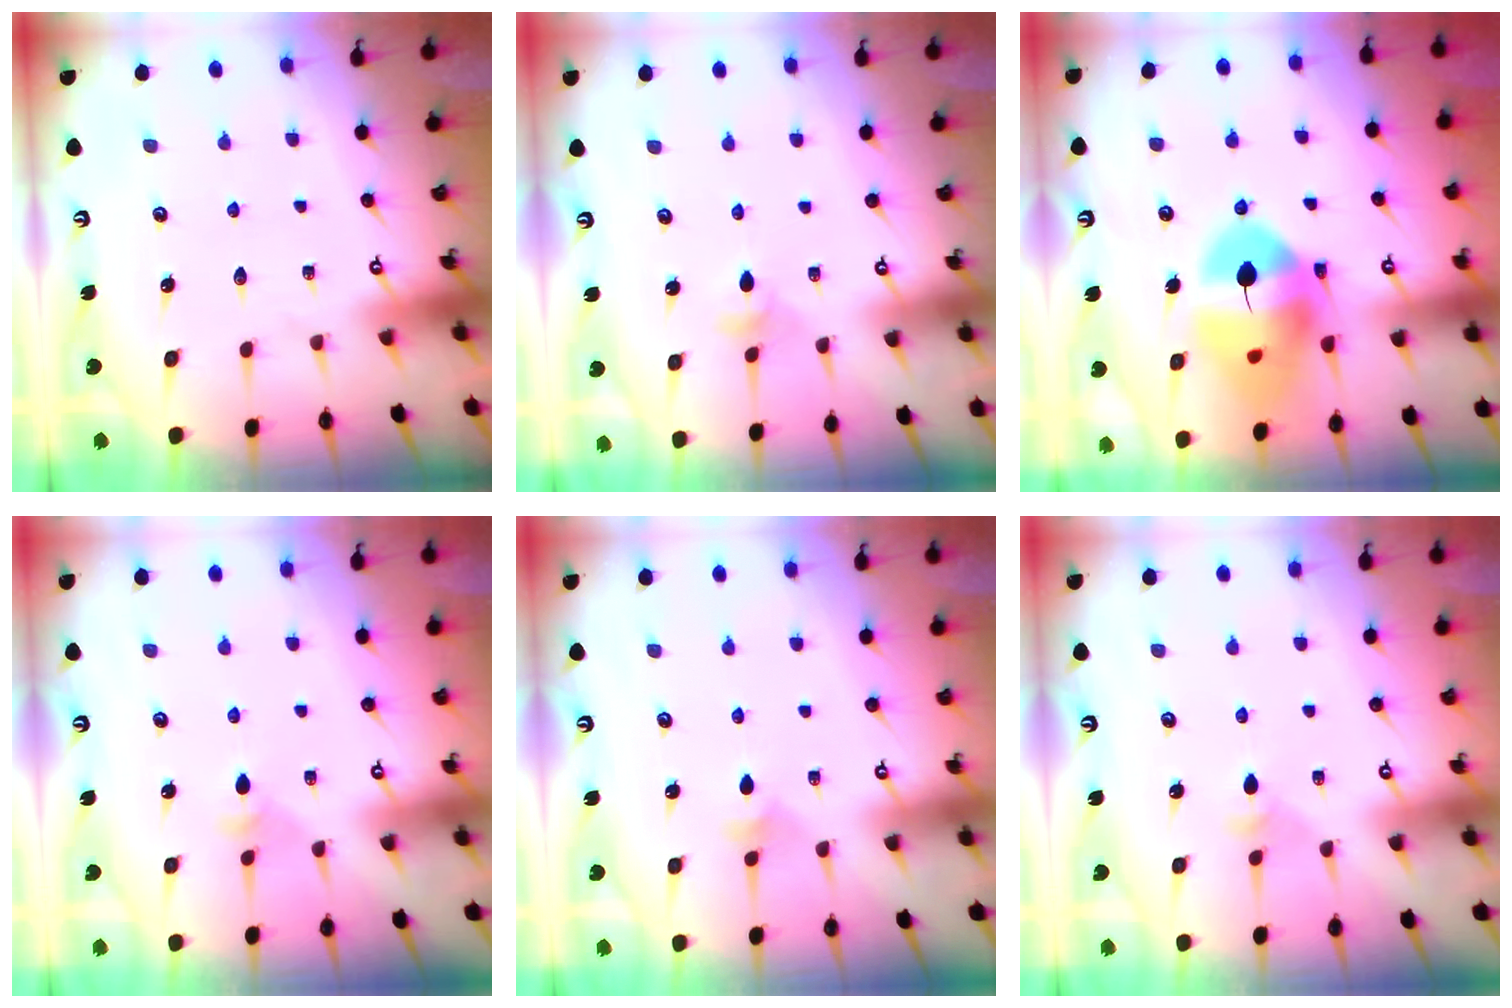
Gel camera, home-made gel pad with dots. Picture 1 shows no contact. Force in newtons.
{"total": 3.2, "press": 3.2, "slide": 0.4}
{"total": 15.2, "press": 15.1, "slide": 2.1}
{"total": 3.5, "press": 3.5, "slide": 0.7}
{"total": 3.9, "press": 3.8, "slide": 1.0}
{"total": 3.5, "press": 3.5, "slide": 0.7}